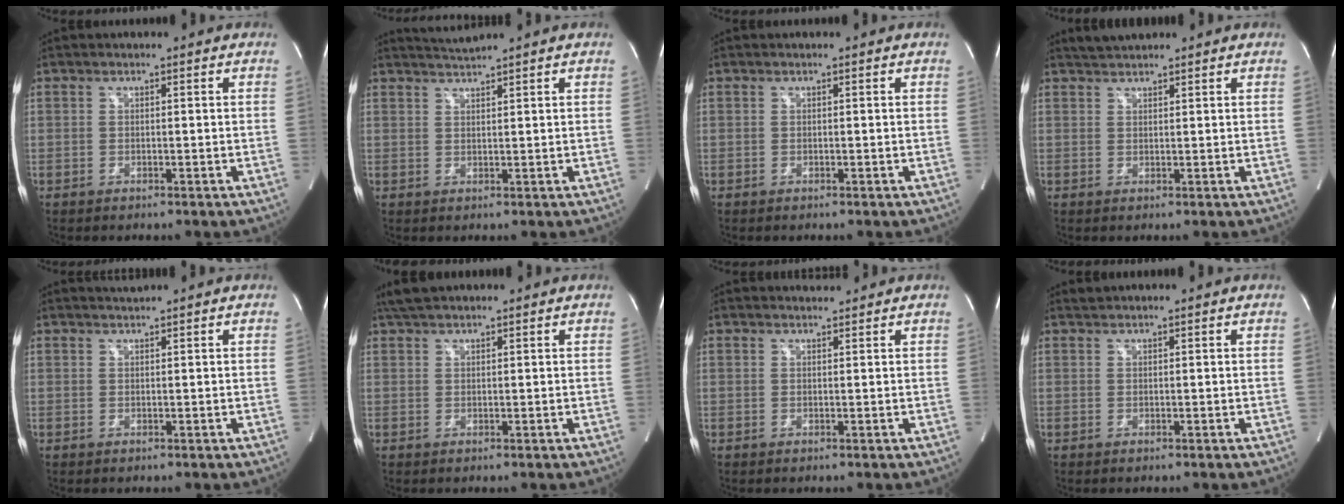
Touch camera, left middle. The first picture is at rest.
{"total": 2.4, "force": [2.1, -1.2, 0.0], "torque": [-0.002, -0.004, 0.046]}
{"total": 0.0}
{"total": 2.7, "force": [2.6, 0.3, 0.7], "torque": [-0.020, 0.017, 0.049]}
{"total": 1.0, "force": [0.9, -0.5, -0.1], "torque": [-0.005, -0.001, 0.021]}
{"total": 3.6, "force": [3.1, 0.9, 1.5], "torque": [-0.036, 0.023, 0.061]}
{"total": 1.1, "force": [1.1, 0.0, -0.1], "torque": [-0.009, 0.004, 0.023]}
{"total": 0.6, "force": [0.6, -0.2, -0.1], "torque": [-0.009, 0.006, 0.016]}